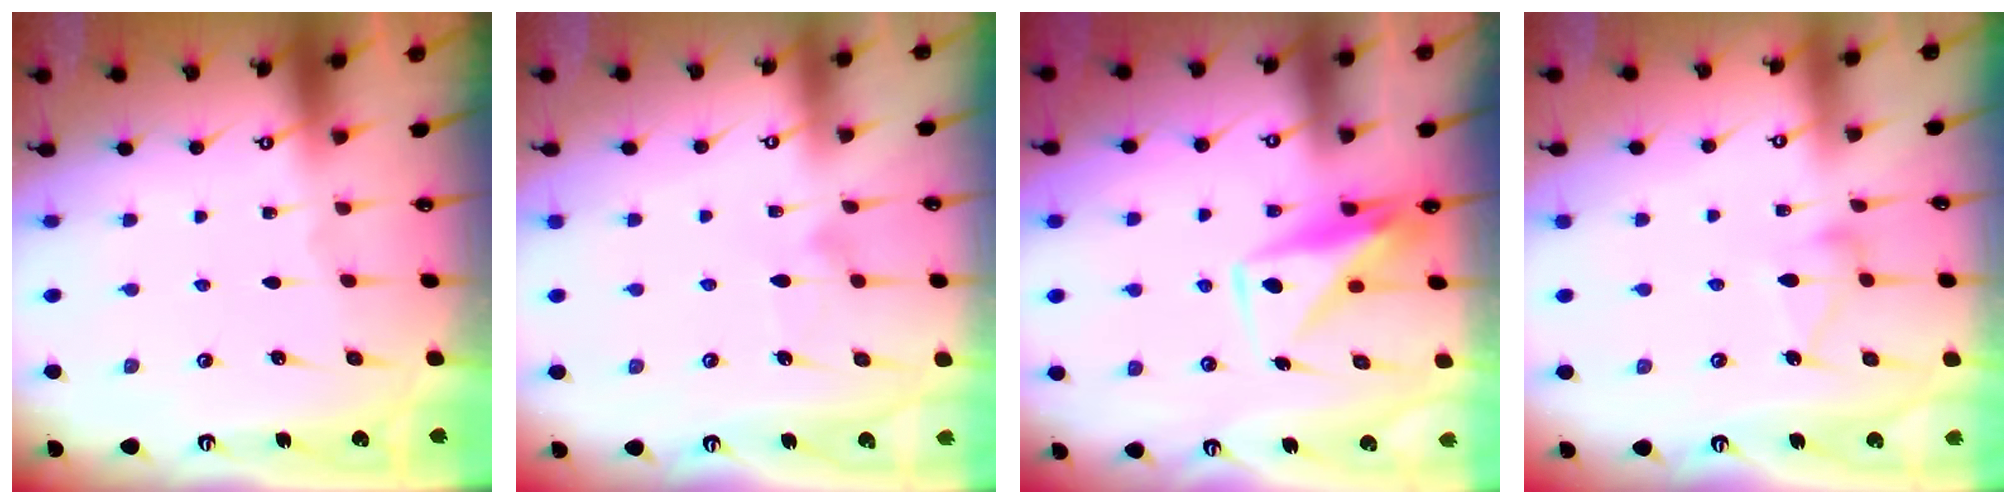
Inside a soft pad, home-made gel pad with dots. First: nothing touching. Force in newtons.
{"total": 8.8, "press": 8.8, "slide": 0.4}
{"total": 8.6, "press": 8.5, "slide": 1.5}
{"total": 8.4, "press": 8.4, "slide": 0.4}